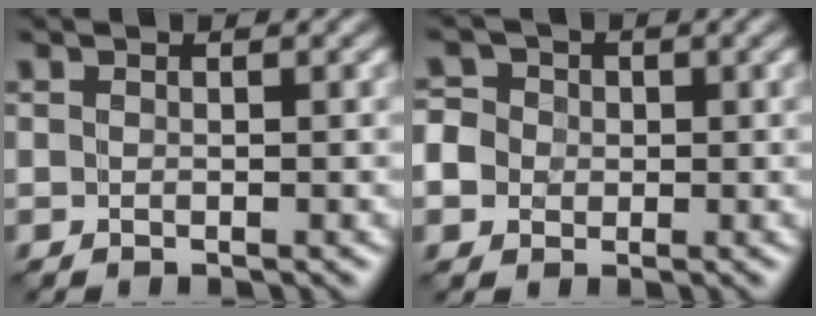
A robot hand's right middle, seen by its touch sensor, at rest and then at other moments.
{"total": 6.6, "force": [-0.9, 6.1, 2.1], "torque": [-0.048, 0.020, -0.044]}